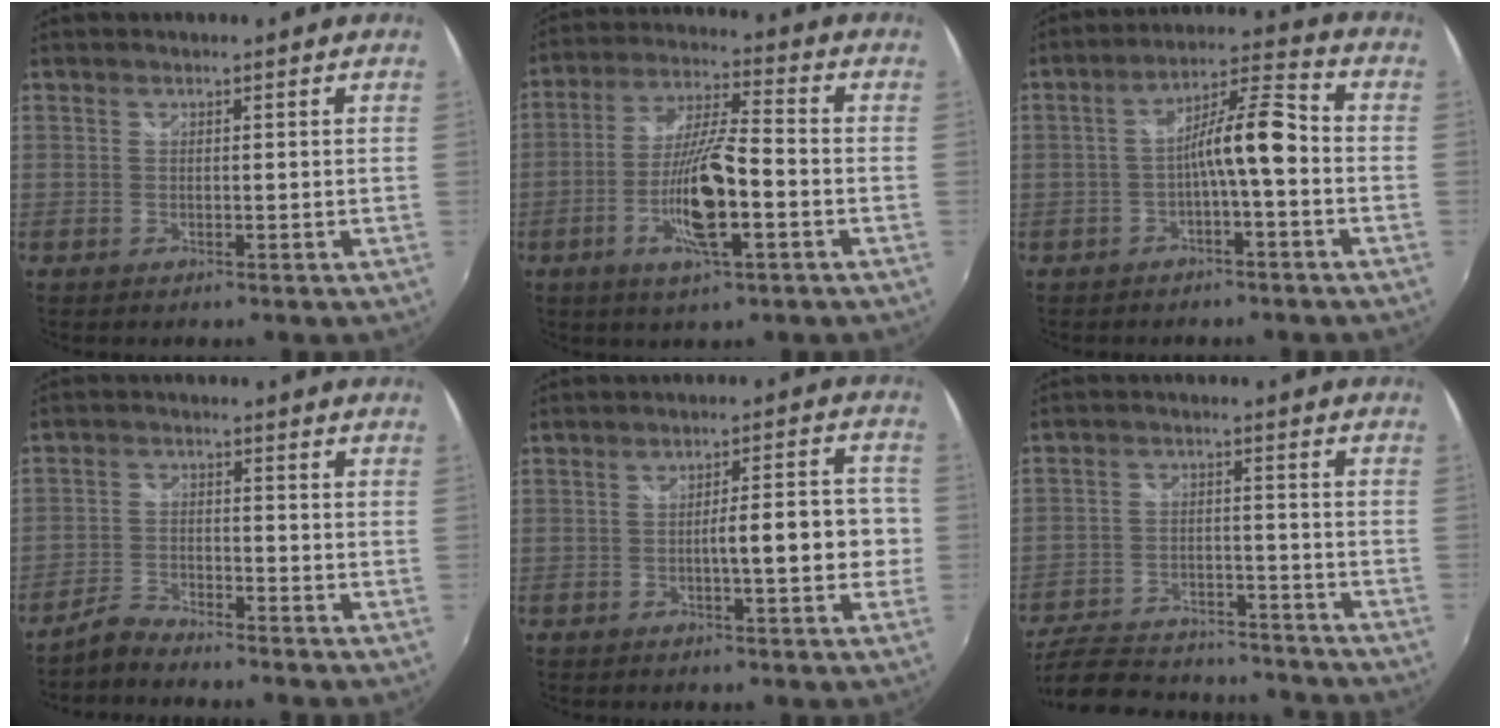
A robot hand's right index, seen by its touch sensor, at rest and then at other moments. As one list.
[{"total": 12.7, "force": [-4.3, 2.1, 11.8], "torque": [-0.237, -0.007, -0.081]}, {"total": 8.0, "force": [-2.2, 0.9, 7.6], "torque": [-0.143, 0.019, -0.037]}, {"total": 4.0, "force": [-3.8, 0.7, 0.9], "torque": [-0.031, 0.001, -0.077]}, {"total": 8.5, "force": [-1.6, 1.7, 8.2], "torque": [-0.125, 0.009, -0.018]}, {"total": 22.3, "force": [-18.7, 8.5, 8.5], "torque": [-0.193, 0.002, -0.256]}]